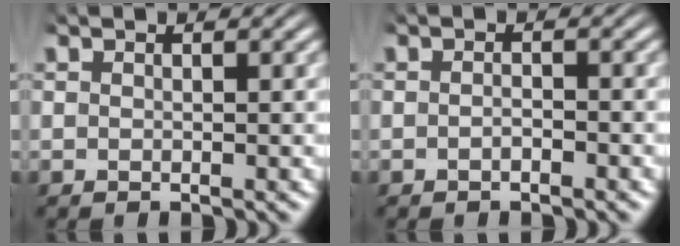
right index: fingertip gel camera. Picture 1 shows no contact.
{"total": 1.0, "force": [-0.8, 0.3, 0.5], "torque": [-0.010, 0.000, -0.016]}